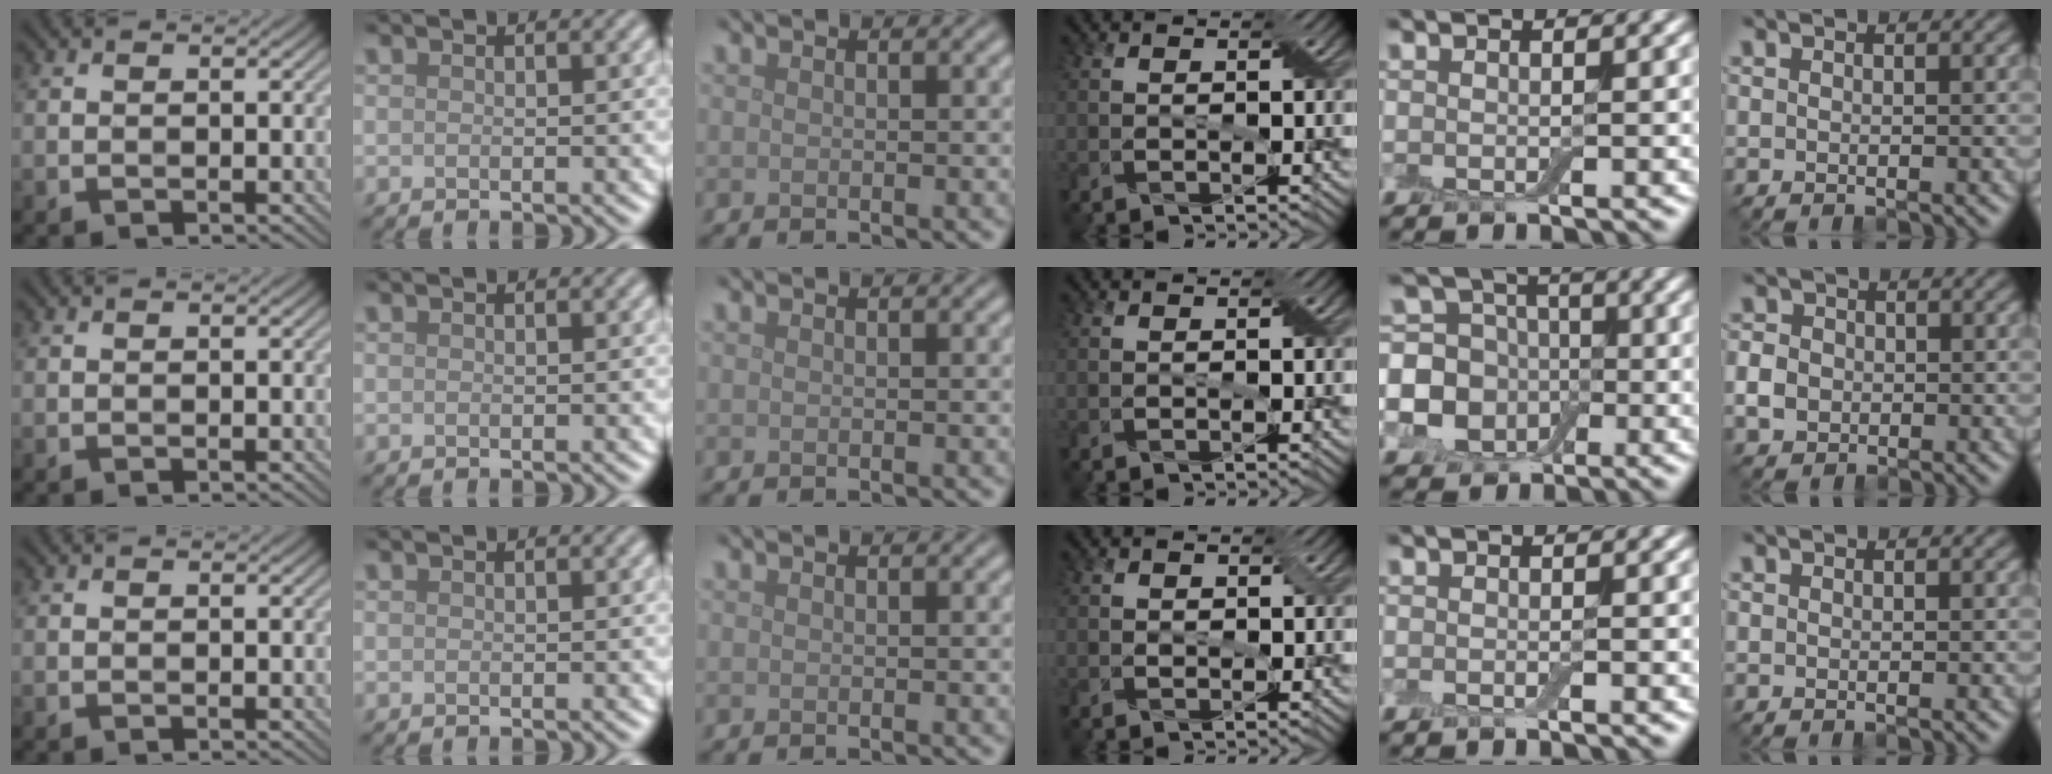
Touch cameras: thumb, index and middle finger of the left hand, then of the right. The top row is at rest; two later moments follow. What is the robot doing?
{"motion": "wipe", "object": "dish"}